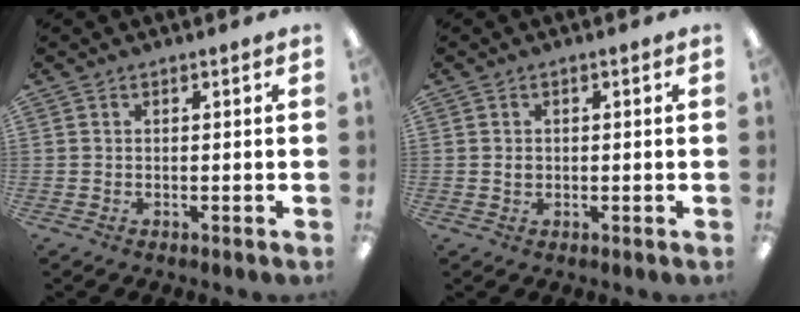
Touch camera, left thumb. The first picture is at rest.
{"total": 1.2, "force": [0.0, 0.9, 0.8], "torque": [-0.015, 0.004, -0.001]}